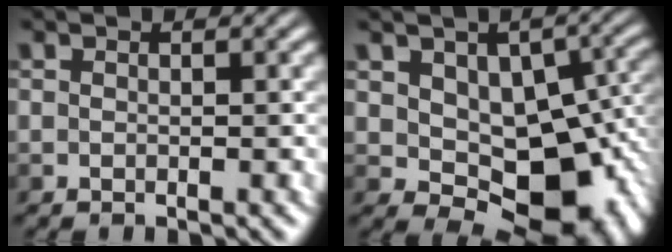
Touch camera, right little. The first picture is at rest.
{"total": 9.3, "force": [-0.8, 5.8, 7.2], "torque": [-0.094, -0.016, -0.008]}